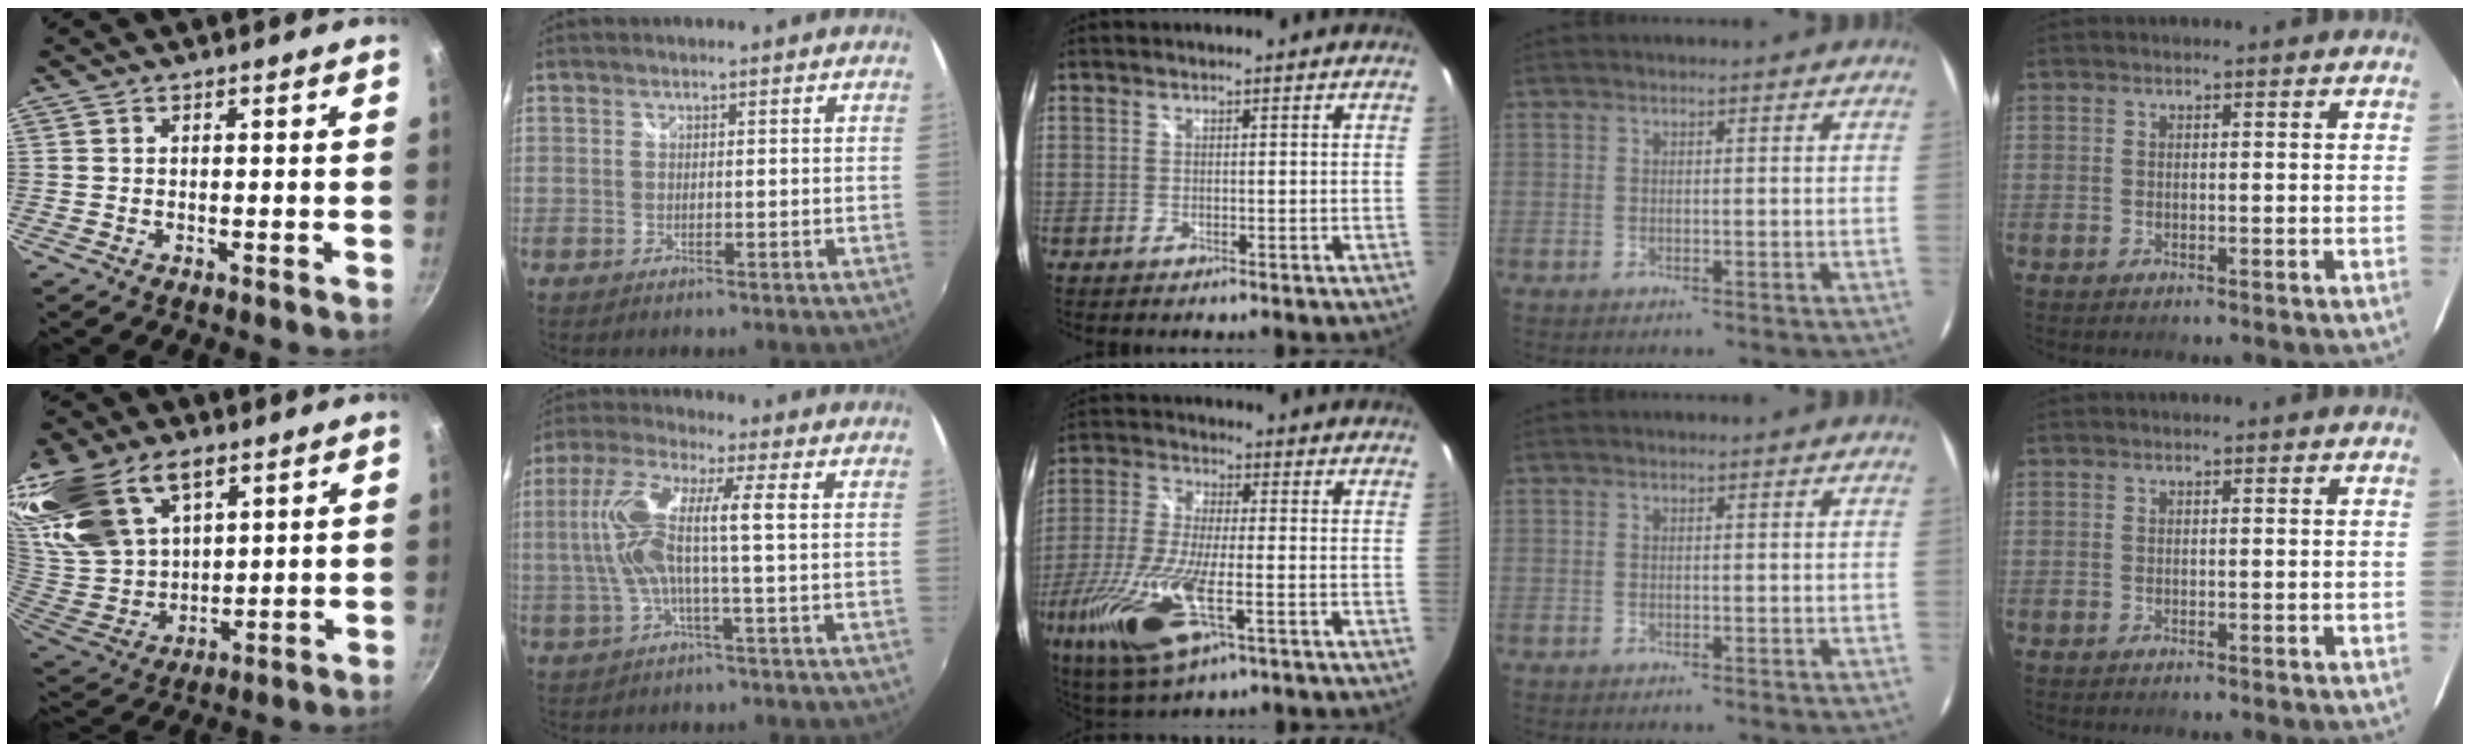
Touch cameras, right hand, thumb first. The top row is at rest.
{"thumb": {"total": 25.2, "force": [13.5, 15.0, 15.1], "torque": [-0.310, -0.017, 0.268]}, "index": {"total": 11.8, "force": [-0.3, 1.4, 11.7], "torque": [-0.234, 0.008, -0.005]}, "middle": {"total": 16.9, "force": [-6.9, 5.8, 14.3], "torque": [-0.314, -0.040, -0.130]}}